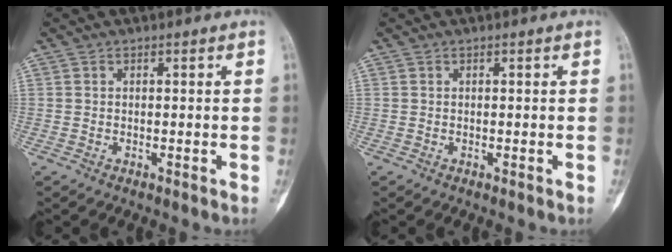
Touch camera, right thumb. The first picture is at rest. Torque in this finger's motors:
{"motor_torque": [0.01, 0.00, 0.03, -0.03, 0.00]}